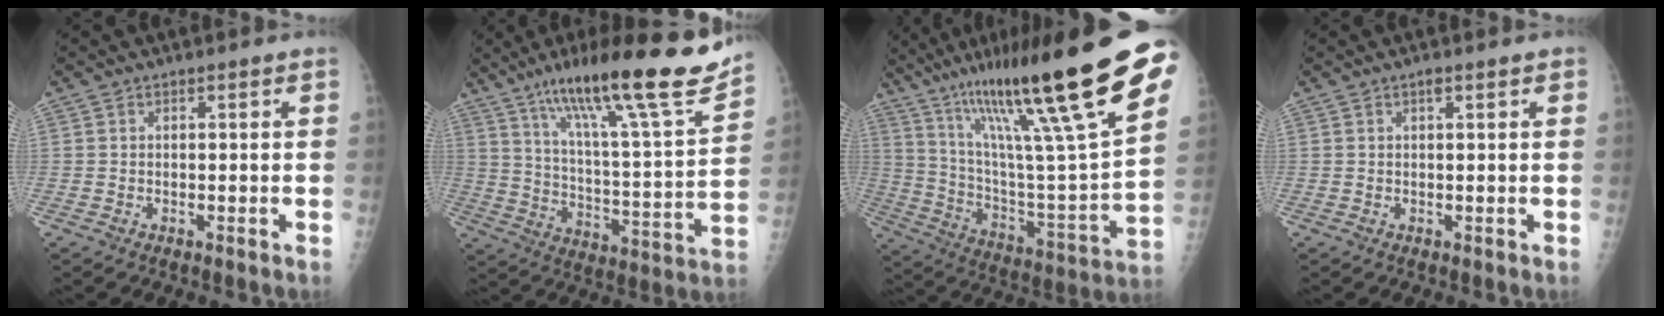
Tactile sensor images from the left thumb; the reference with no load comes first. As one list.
[{"total": 24.6, "force": [17.2, 2.9, 17.4], "torque": [-0.254, -0.066, 0.276]}, {"total": 33.4, "force": [20.3, 4.3, 26.1], "torque": [-0.379, -0.049, 0.341]}, {"total": 1.1, "force": [0.6, 0.3, 0.9], "torque": [-0.014, 0.002, 0.008]}]